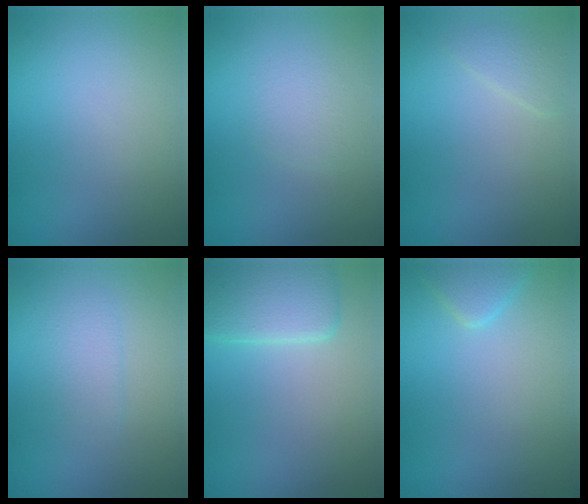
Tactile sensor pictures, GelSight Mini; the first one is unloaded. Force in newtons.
{"total": 1.3, "press": 1.3, "slide": 0.2}
{"total": 1.1, "press": 1.1, "slide": 0.1}
{"total": 1.7, "press": 1.7, "slide": 0.1}
{"total": 3.5, "press": 3.5, "slide": 0.3}
{"total": 1.8, "press": 1.8, "slide": 0.1}